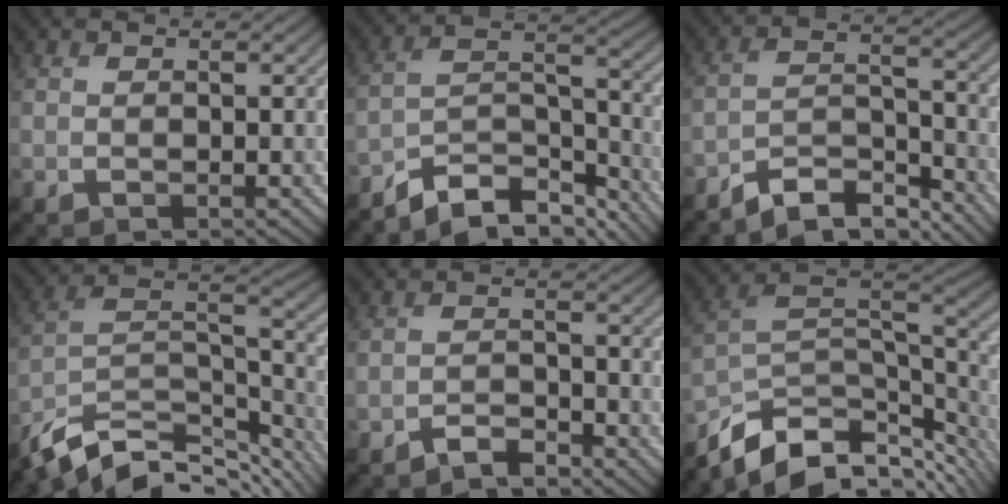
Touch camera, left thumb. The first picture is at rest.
{"total": 9.7, "force": [-8.0, 3.2, 4.4], "torque": [-0.074, 0.001, -0.156]}
{"total": 7.7, "force": [-6.7, 2.1, 3.2], "torque": [-0.058, 0.004, -0.128]}
{"total": 13.7, "force": [-9.5, 5.8, 7.9], "torque": [-0.195, -0.007, -0.159]}
{"total": 2.9, "force": [-2.5, 0.7, 1.1], "torque": [-0.020, 0.005, -0.053]}
{"total": 12.3, "force": [-6.7, 5.9, 8.4], "torque": [-0.196, -0.022, -0.109]}